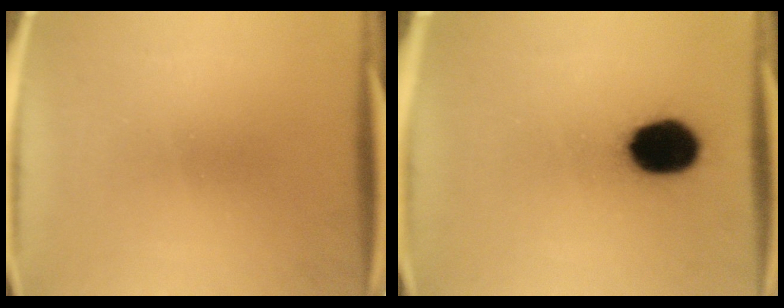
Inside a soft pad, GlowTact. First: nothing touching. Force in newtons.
{"total": 14.1}